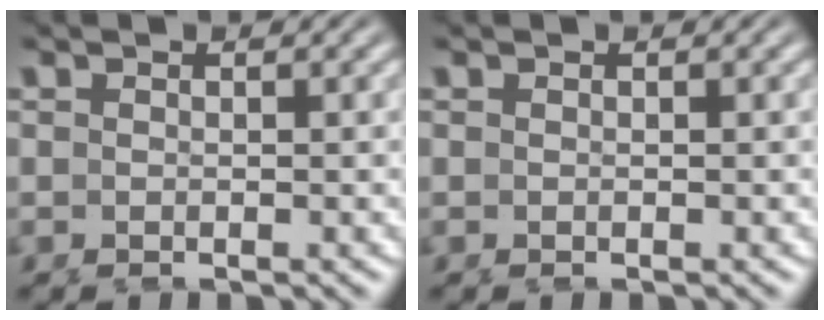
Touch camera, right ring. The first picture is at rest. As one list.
[{"total": 0.0}]